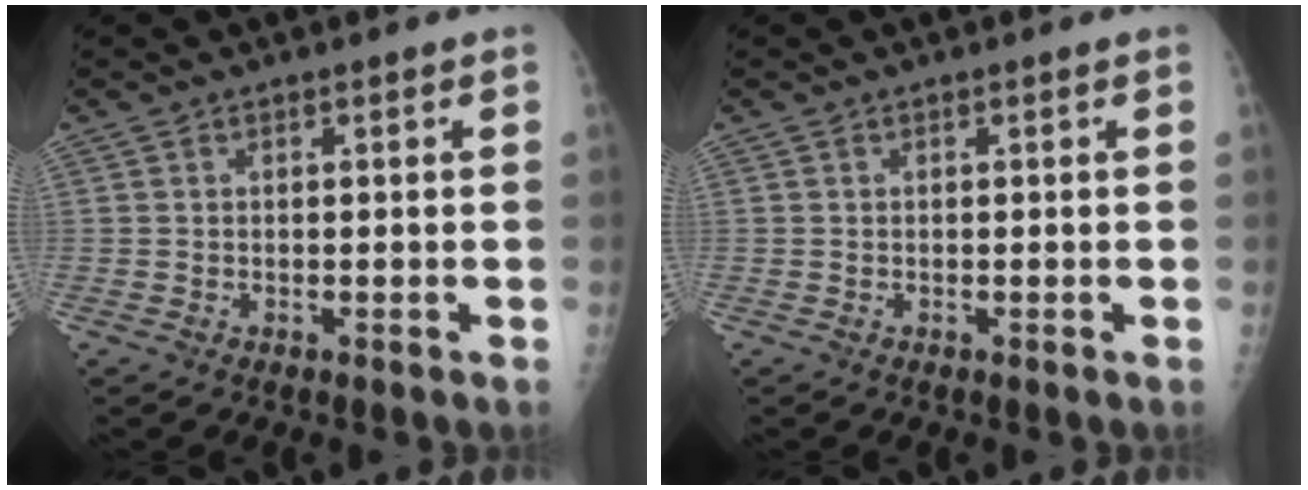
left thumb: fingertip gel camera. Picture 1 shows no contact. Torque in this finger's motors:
{"motor_torque": [-0.06, 0.06, -0.03, 0.00, 0.00]}